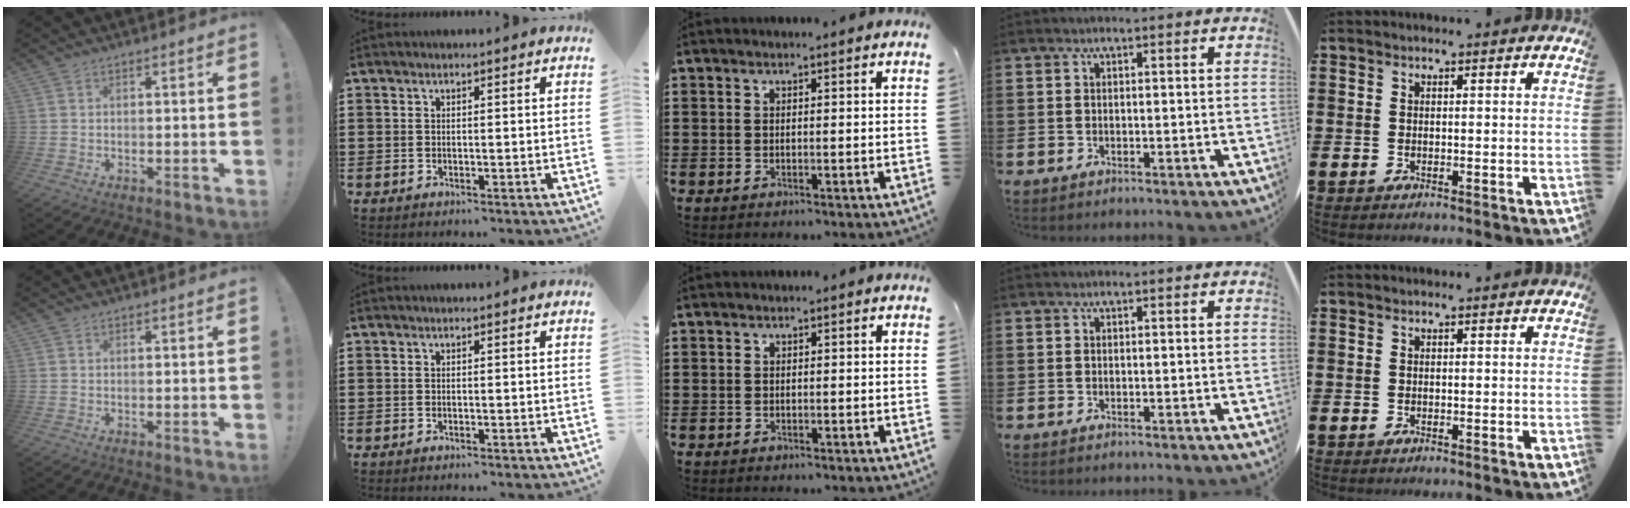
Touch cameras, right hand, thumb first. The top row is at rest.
{}